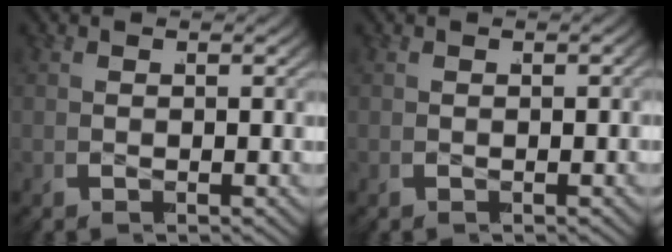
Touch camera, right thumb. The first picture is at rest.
{"total": 0.0}